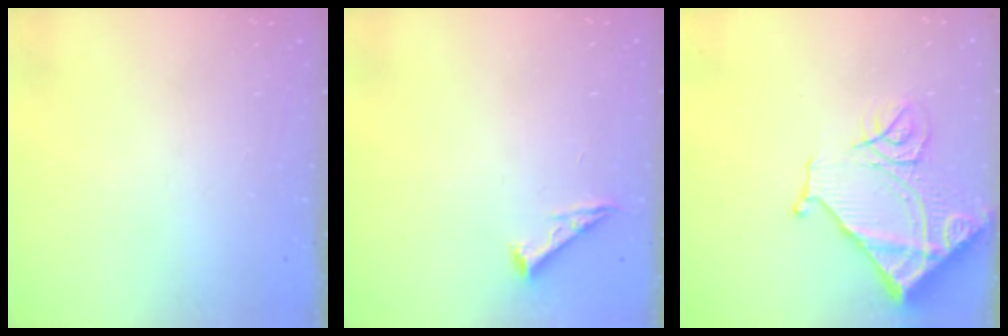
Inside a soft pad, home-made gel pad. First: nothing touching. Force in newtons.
{"total": 4.3, "press": 4.3, "slide": 0.6}
{"total": 16.3, "press": 16.2, "slide": 1.9}